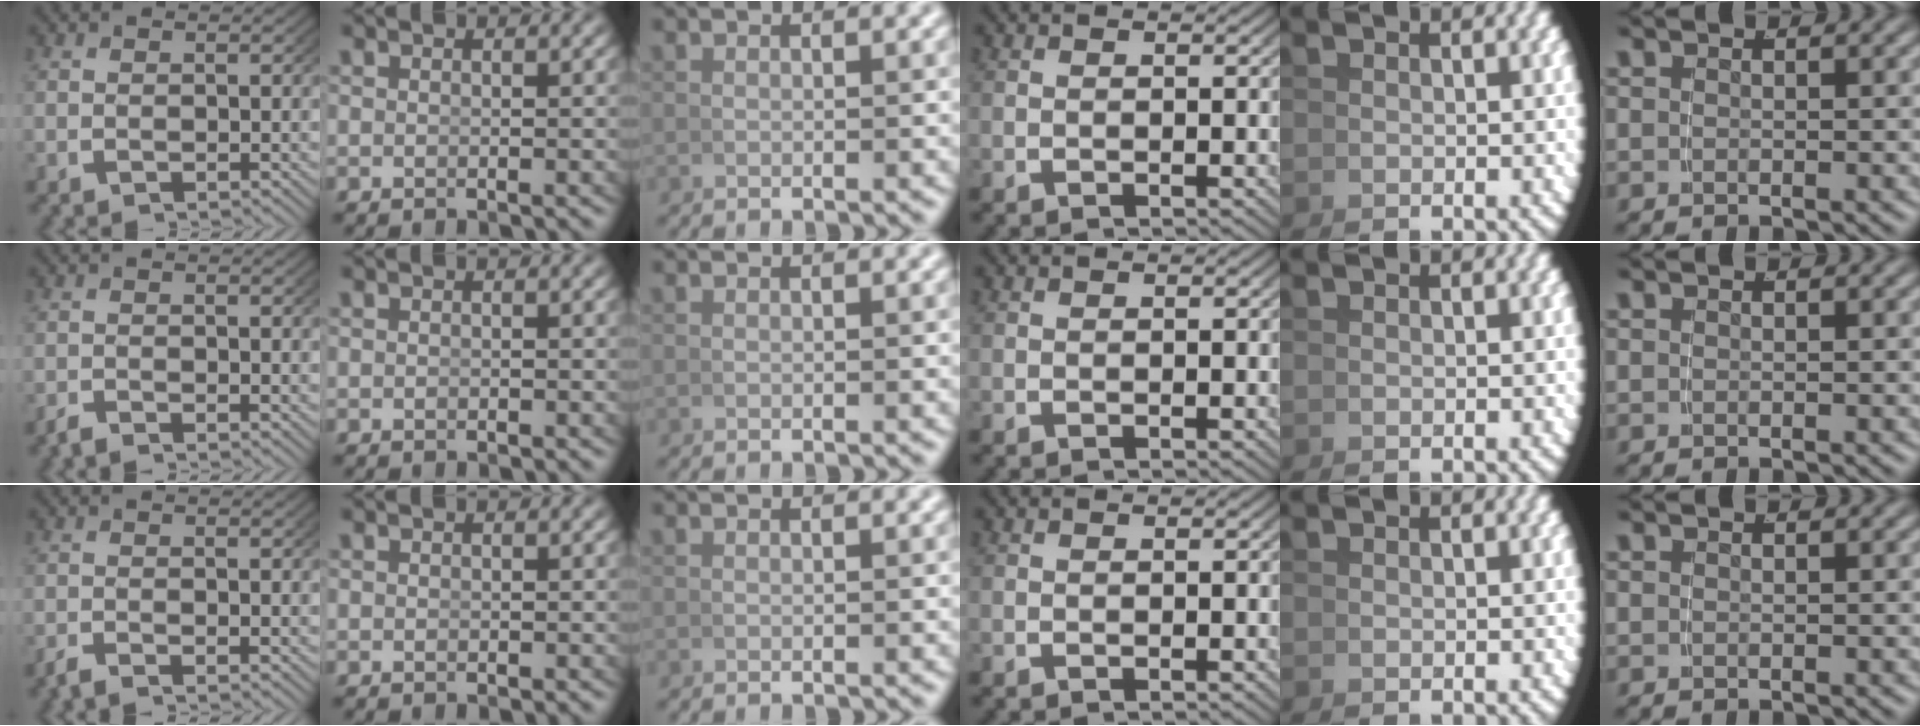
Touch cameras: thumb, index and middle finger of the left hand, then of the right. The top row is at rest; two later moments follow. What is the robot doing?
{"motion": "grasp_and_lifting", "object": "calculator"}